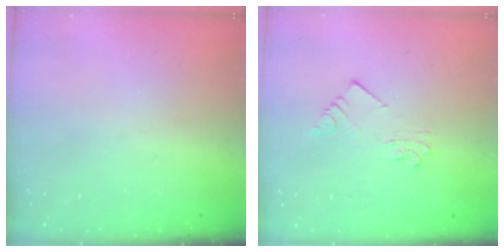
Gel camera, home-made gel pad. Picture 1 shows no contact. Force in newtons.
{"total": 3.2, "press": 3.2, "slide": 0.2}